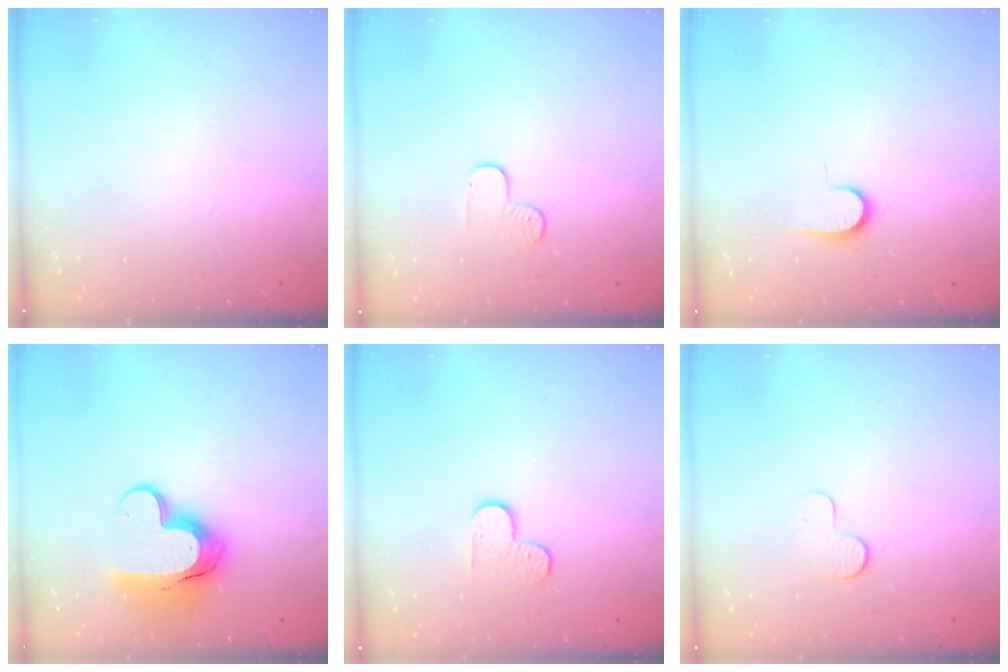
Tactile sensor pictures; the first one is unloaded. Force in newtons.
{"total": 5.9, "press": 5.9, "slide": 0.5}
{"total": 6.7, "press": 6.6, "slide": 0.7}
{"total": 14.0, "press": 13.9, "slide": 0.7}
{"total": 4.7, "press": 4.7, "slide": 0.5}
{"total": 3.9, "press": 3.9, "slide": 0.4}